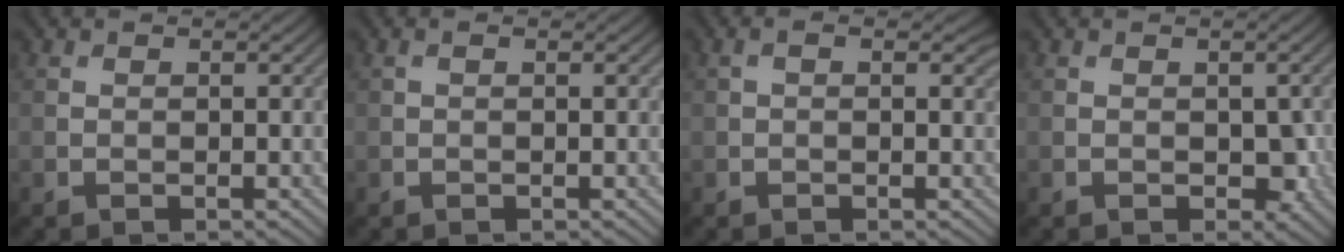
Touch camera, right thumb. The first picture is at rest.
{"total": 0.6, "force": [0.2, 0.1, 0.6], "torque": [-0.012, 0.005, 0.003]}
{"total": 1.6, "force": [0.5, 0.7, 1.4], "torque": [-0.025, 0.003, 0.006]}
{"total": 2.4, "force": [-0.4, 1.6, 1.7], "torque": [-0.027, -0.010, -0.003]}